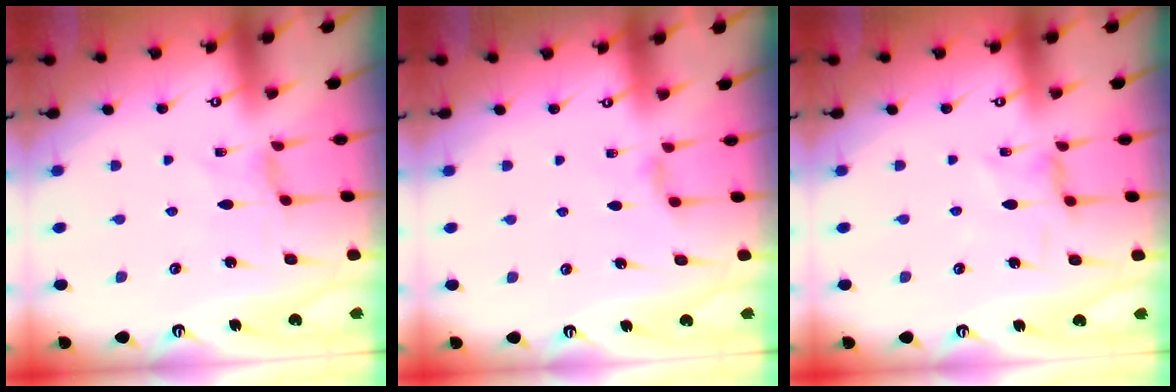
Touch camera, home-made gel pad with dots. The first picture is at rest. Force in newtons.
{"total": 2.4, "press": 2.4, "slide": 0.4}
{"total": 2.2, "press": 2.1, "slide": 0.5}